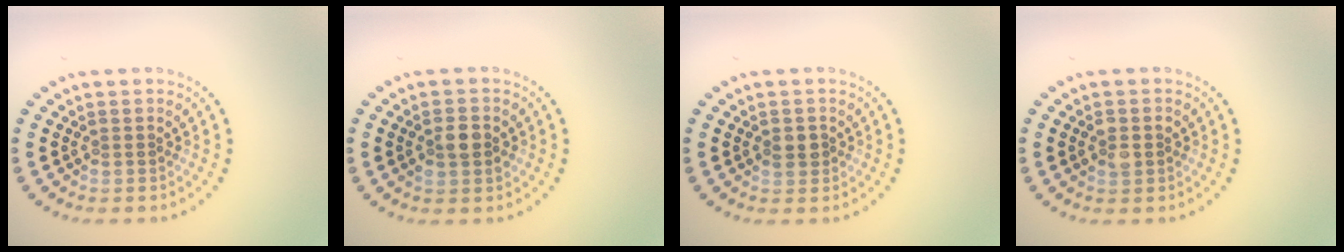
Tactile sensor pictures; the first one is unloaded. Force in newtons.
{"total": 2.4, "press": 2.4, "slide": 0.2}
{"total": 1.4, "press": 1.4, "slide": 0.2}
{"total": 2.1, "press": 2.1, "slide": 0.0}